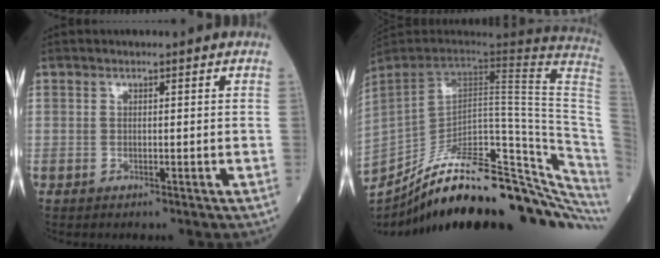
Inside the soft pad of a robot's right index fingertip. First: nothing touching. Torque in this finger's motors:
{"motor_torque": [-0.35, -1.79, -0.11, -0.09]}